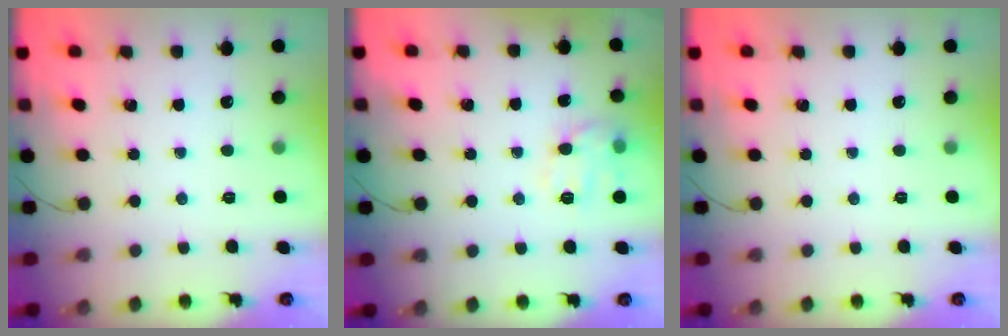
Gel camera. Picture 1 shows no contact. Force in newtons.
{"total": 10.8, "press": 10.8, "slide": 0.4}
{"total": 0.0}